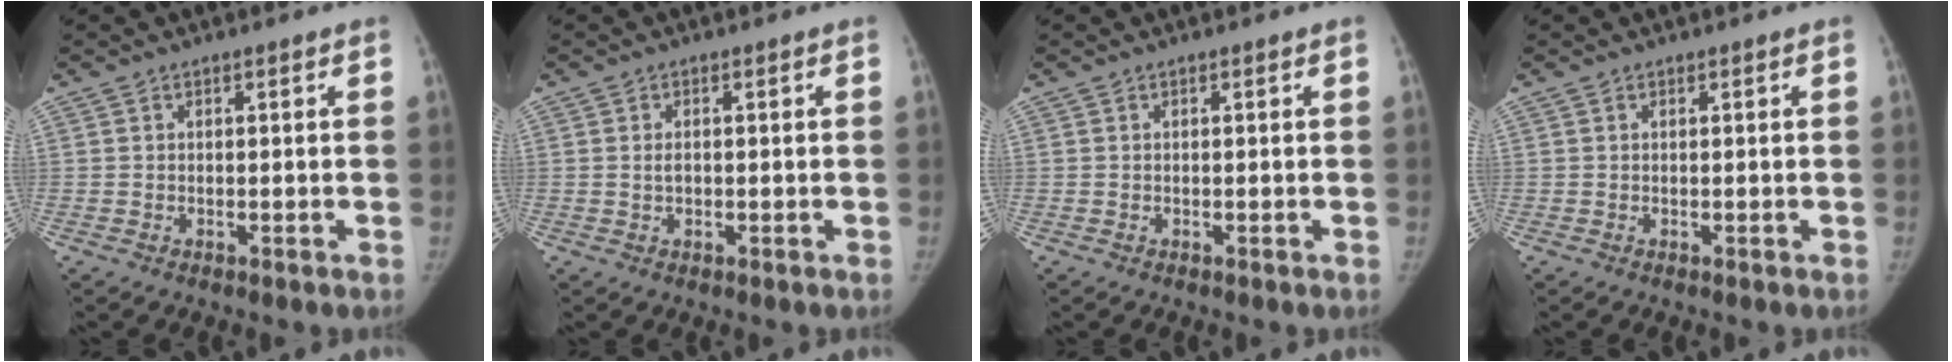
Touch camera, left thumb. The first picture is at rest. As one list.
[{"total": 1.4, "force": [-0.2, 0.9, 1.0], "torque": [-0.015, 0.001, -0.001]}, {"total": 0.0}, {"total": 0.0}]